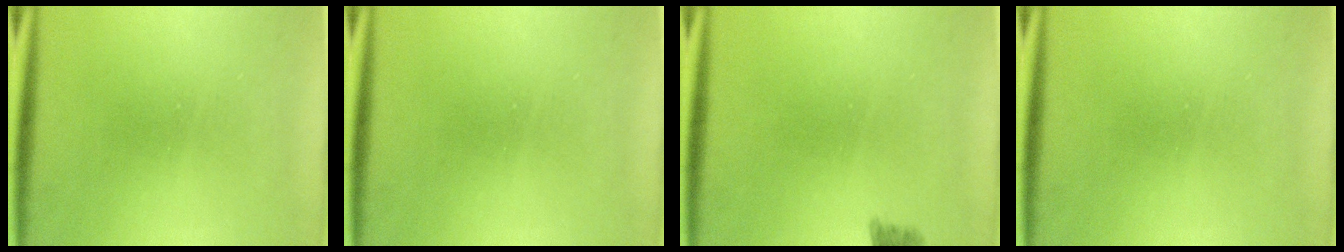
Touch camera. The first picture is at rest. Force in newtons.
{"total": 0.0}
{"total": 2.0}
{"total": 0.0}